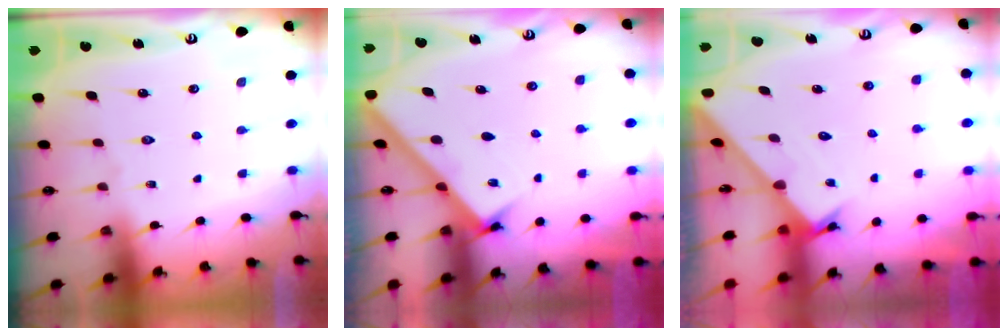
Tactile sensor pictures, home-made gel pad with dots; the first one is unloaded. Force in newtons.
{"total": 2.8, "press": 2.8, "slide": 0.3}
{"total": 1.7, "press": 1.7, "slide": 0.1}